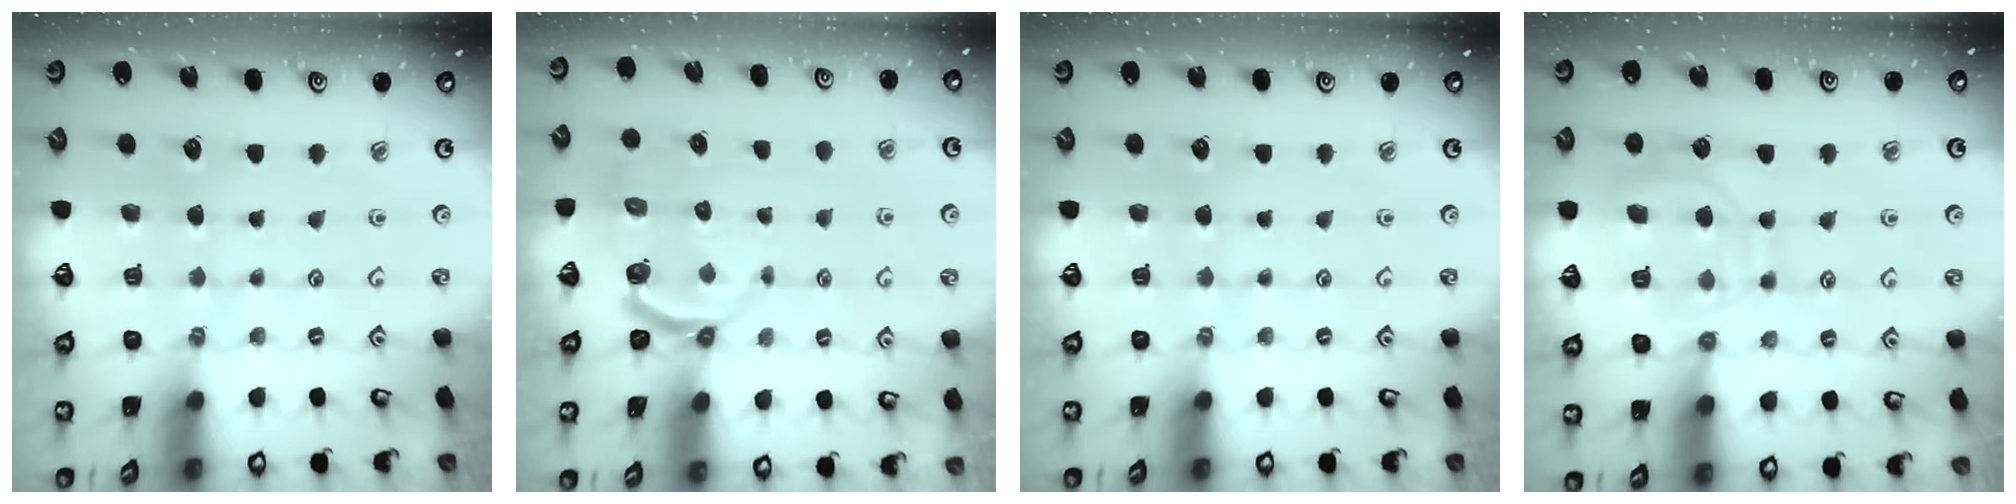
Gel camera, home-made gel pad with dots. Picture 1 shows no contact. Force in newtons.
{"total": 3.9, "press": 2.8, "slide": 2.7}
{"total": 0.0}
{"total": 11.2, "press": 11.2, "slide": 1.0}